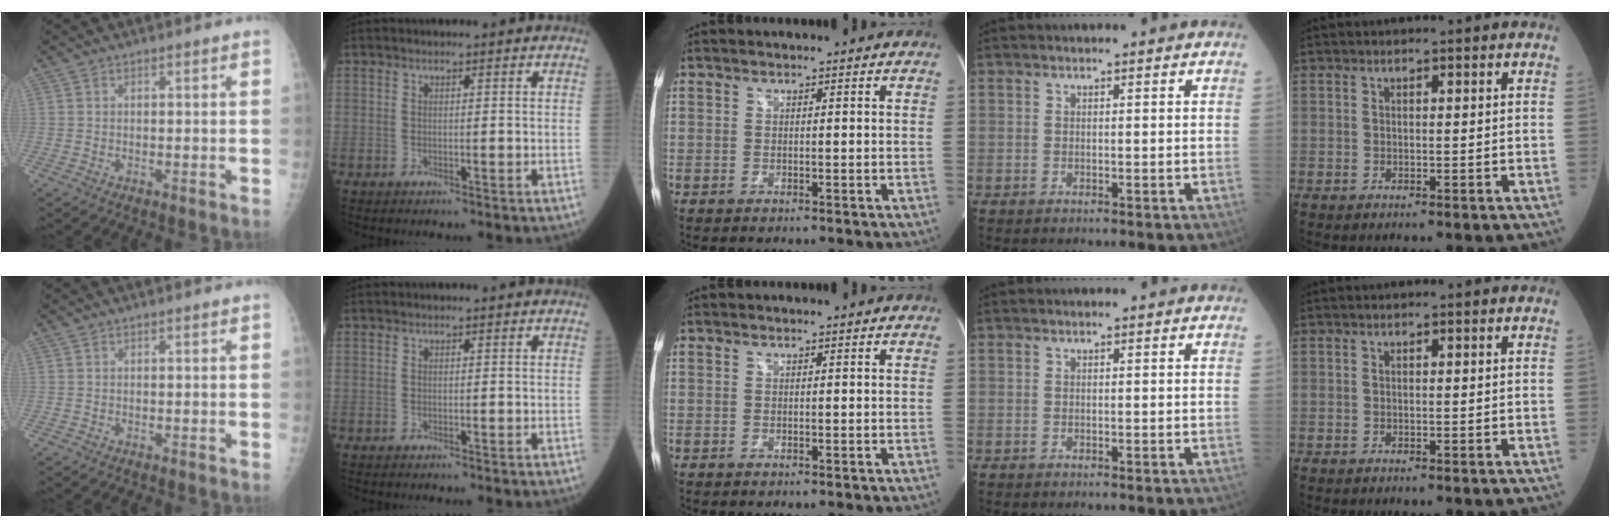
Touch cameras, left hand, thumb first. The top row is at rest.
{}